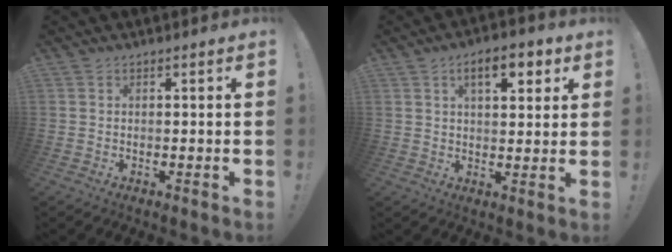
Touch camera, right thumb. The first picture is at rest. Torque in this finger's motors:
{"motor_torque": [0.60, 1.86, 0.78, 0.10, 0.07]}